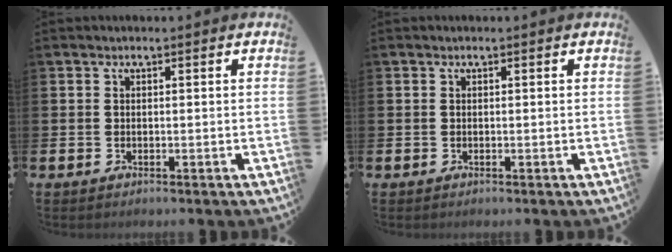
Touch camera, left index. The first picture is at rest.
{"total": 0.0}